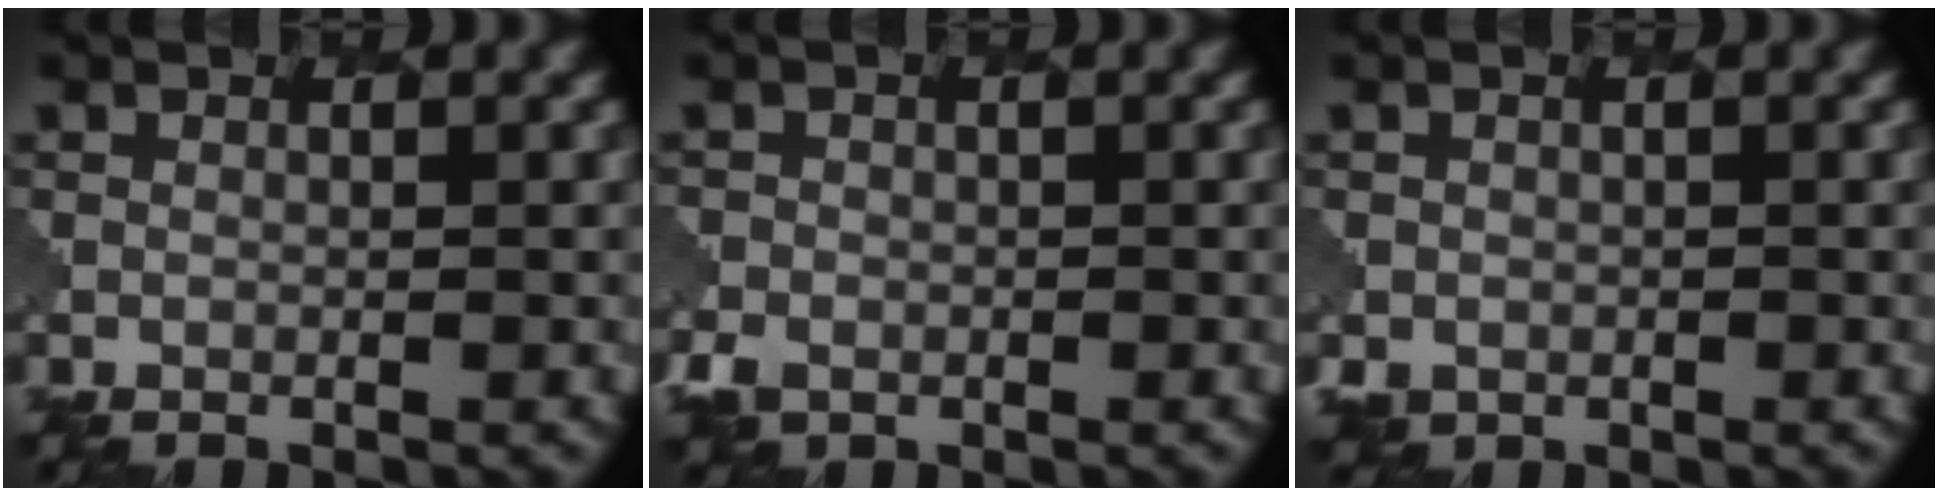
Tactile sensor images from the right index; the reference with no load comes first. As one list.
[{"total": 2.0, "force": [-1.1, 1.6, 0.5], "torque": [-0.013, -0.008, -0.029]}, {"total": 1.3, "force": [-0.3, 1.2, -0.1], "torque": [0.006, -0.009, -0.009]}]